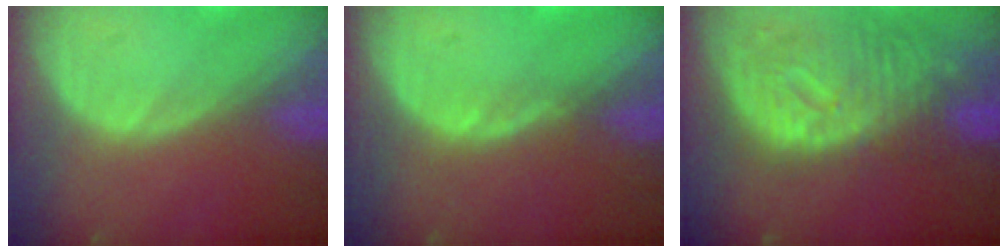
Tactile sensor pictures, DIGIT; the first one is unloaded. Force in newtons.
{"total": 1.1, "press": 1.0, "slide": 0.5}
{"total": 11.5, "press": 9.9, "slide": 5.8}